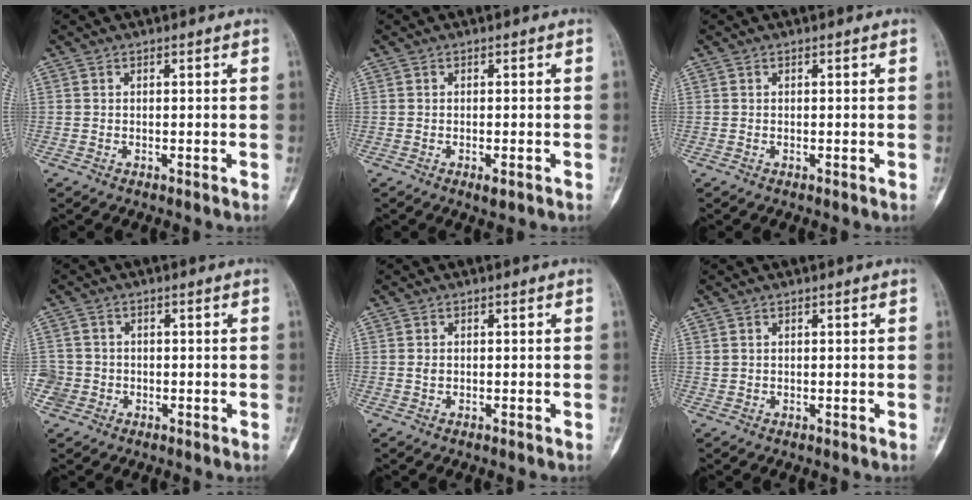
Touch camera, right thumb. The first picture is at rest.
{"total": 1.6, "force": [-0.8, 0.5, 1.3], "torque": [-0.020, -0.003, -0.009]}
{"total": 0.0}
{"total": 3.5, "force": [-1.0, 3.3, 0.1], "torque": [0.016, 0.015, -0.022]}
{"total": 0.8, "force": [-0.1, 0.6, 0.5], "torque": [-0.013, 0.000, -0.002]}
{"total": 0.5, "force": [0.2, 0.4, 0.2], "torque": [0.000, 0.001, 0.005]}